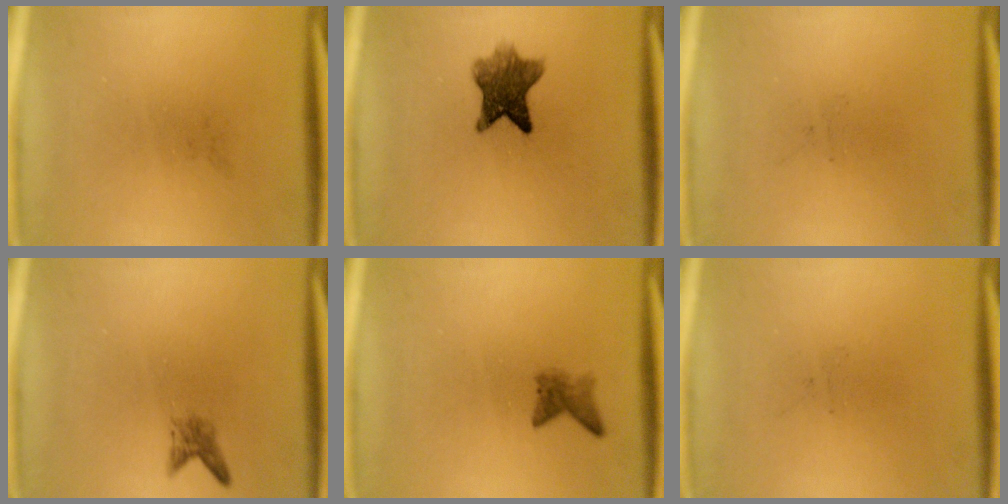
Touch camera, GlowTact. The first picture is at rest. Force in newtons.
{"total": 7.2}
{"total": 0.0}
{"total": 1.6}
{"total": 1.9}
{"total": 0.0}